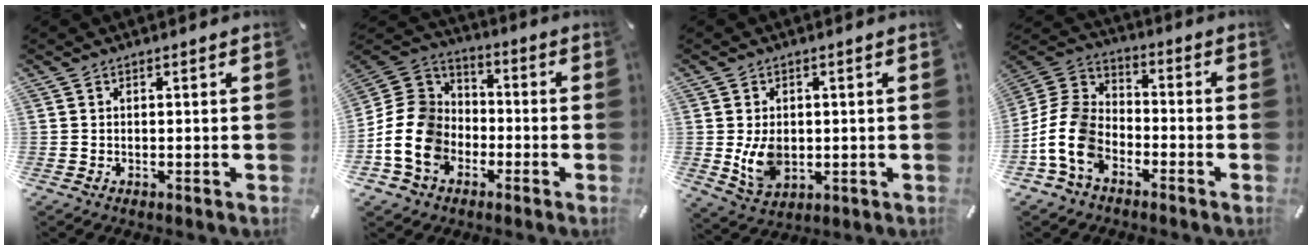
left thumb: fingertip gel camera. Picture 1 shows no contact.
{"total": 15.3, "force": [-5.4, 12.6, 6.7], "torque": [-0.159, 0.032, -0.097]}
{"total": 7.5, "force": [-0.2, 5.9, 4.7], "torque": [-0.093, -0.007, -0.006]}
{"total": 12.5, "force": [-6.4, 8.6, 6.4], "torque": [-0.151, 0.027, -0.122]}